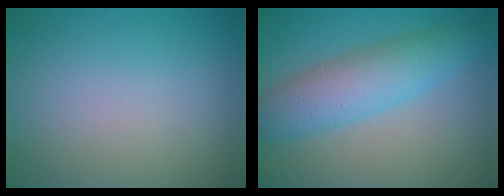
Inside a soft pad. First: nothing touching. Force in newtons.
{"total": 5.2, "press": 5.2, "slide": 0.2}